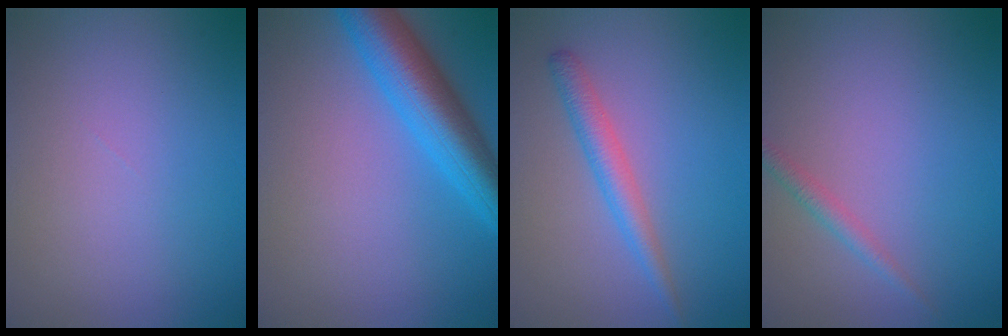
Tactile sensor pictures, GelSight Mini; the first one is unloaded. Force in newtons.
{"total": 7.1, "press": 7.0, "slide": 0.3}
{"total": 2.5, "press": 2.5, "slide": 0.0}
{"total": 1.4, "press": 1.4, "slide": 0.1}